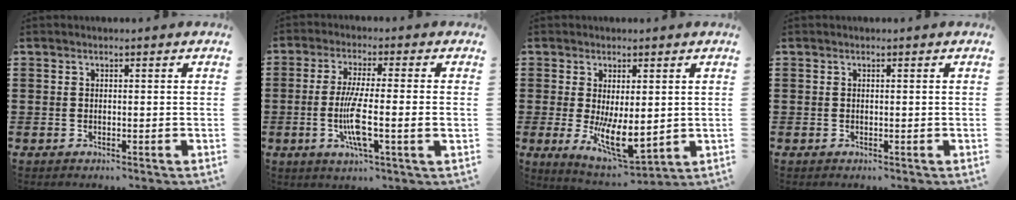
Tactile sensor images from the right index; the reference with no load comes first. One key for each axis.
{"total": 8.4, "fx": -1.5, "fy": 0.8, "fz": 8.2, "tx": -0.167, "ty": -0.019, "tz": -0.033}
{"total": 7.7, "fx": -0.5, "fy": 3.3, "fz": 6.9, "tx": -0.125, "ty": -0.013, "tz": -0.006}
{"total": 0.0}